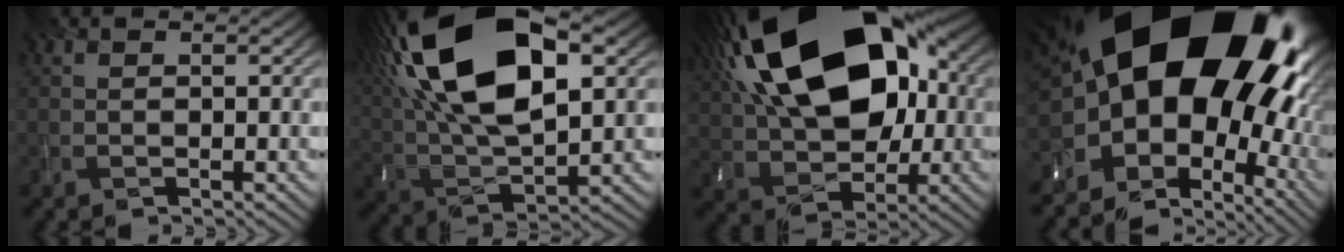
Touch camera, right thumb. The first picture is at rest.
{"total": 21.4, "force": [8.5, 10.4, 16.6], "torque": [-0.334, 0.049, 0.131]}
{"total": 22.1, "force": [7.2, 13.4, 16.0], "torque": [-0.316, 0.059, 0.116]}
{"total": 21.4, "force": [2.7, 15.3, 14.7], "torque": [-0.210, -0.060, 0.052]}